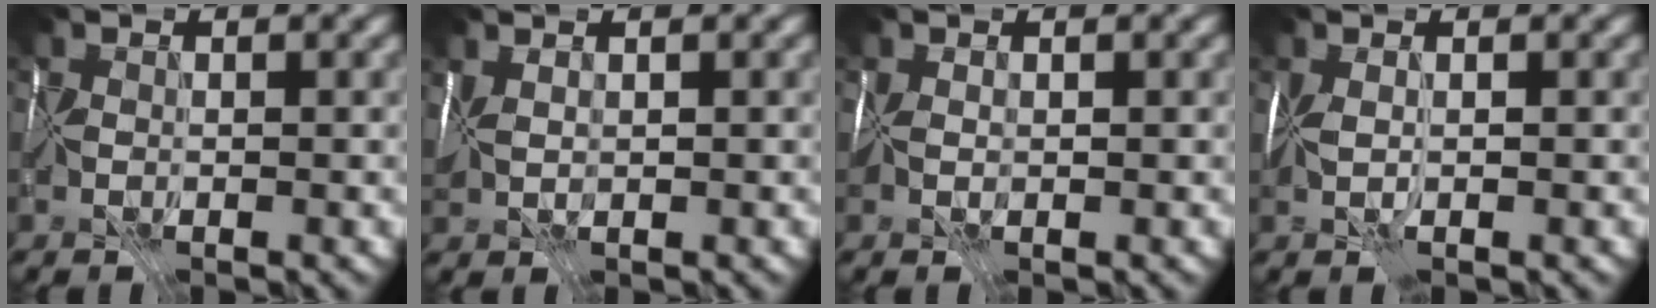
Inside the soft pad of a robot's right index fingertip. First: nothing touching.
{"total": 2.2, "force": [0.8, 1.2, 1.6], "torque": [-0.037, 0.008, 0.021]}
{"total": 1.2, "force": [0.1, 0.8, 0.9], "torque": [-0.020, 0.002, -0.002]}
{"total": 2.2, "force": [-0.2, 0.8, 2.0], "torque": [-0.042, 0.000, -0.006]}